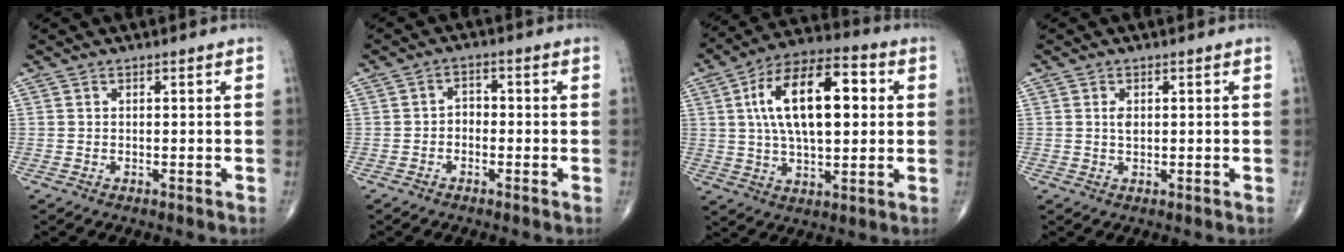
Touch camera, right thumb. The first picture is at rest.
{"total": 2.5, "force": [-0.9, 1.9, 1.3], "torque": [-0.006, 0.015, -0.025]}
{"total": 19.0, "force": [3.4, 9.2, 16.2], "torque": [-0.260, 0.019, 0.052]}
{"total": 1.6, "force": [0.3, 0.9, 1.2], "torque": [-0.020, -0.001, 0.005]}